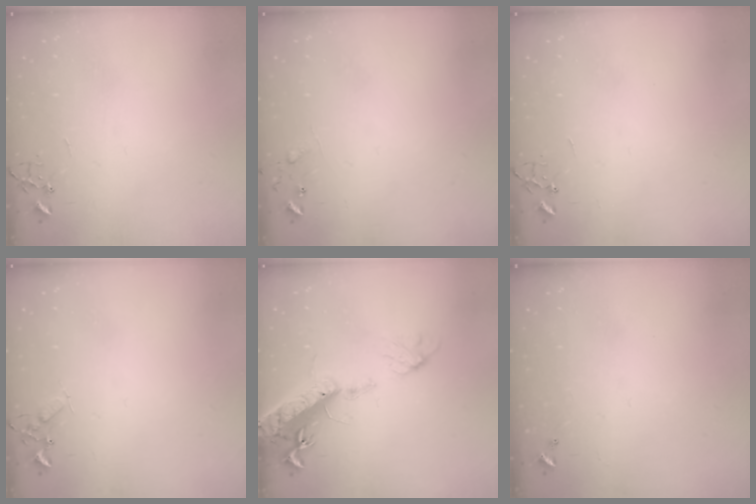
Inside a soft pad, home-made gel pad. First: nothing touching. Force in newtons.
{"total": 8.0, "press": 8.0, "slide": 0.4}
{"total": 0.0}
{"total": 4.6, "press": 4.6, "slide": 0.6}
{"total": 17.9, "press": 17.4, "slide": 3.9}
{"total": 0.0}